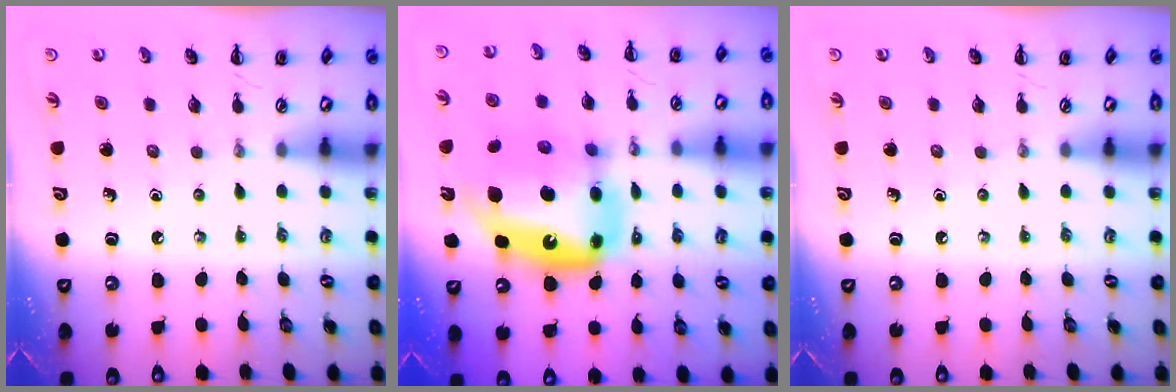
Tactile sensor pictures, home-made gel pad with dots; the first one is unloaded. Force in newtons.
{"total": 18.9, "press": 18.3, "slide": 4.9}
{"total": 0.0}